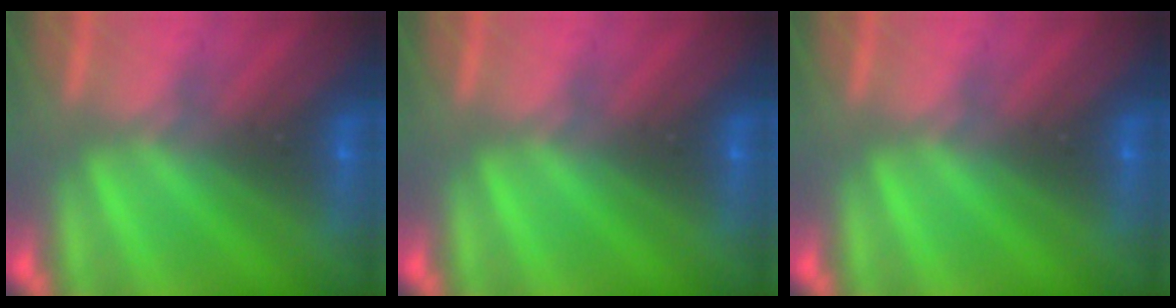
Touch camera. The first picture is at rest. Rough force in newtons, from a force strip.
{"total": 0.0}
{"total": 0.0}